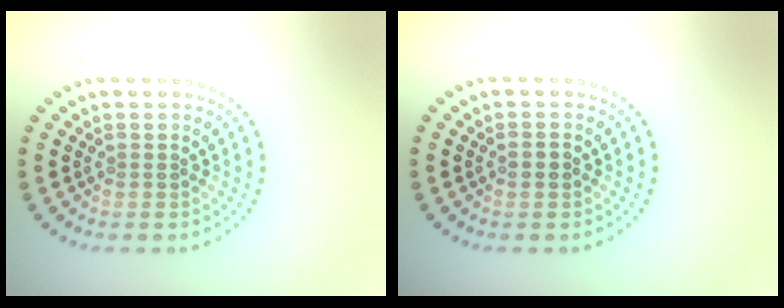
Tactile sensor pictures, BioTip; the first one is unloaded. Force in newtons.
{"total": 1.1, "press": 1.0, "slide": 0.4}